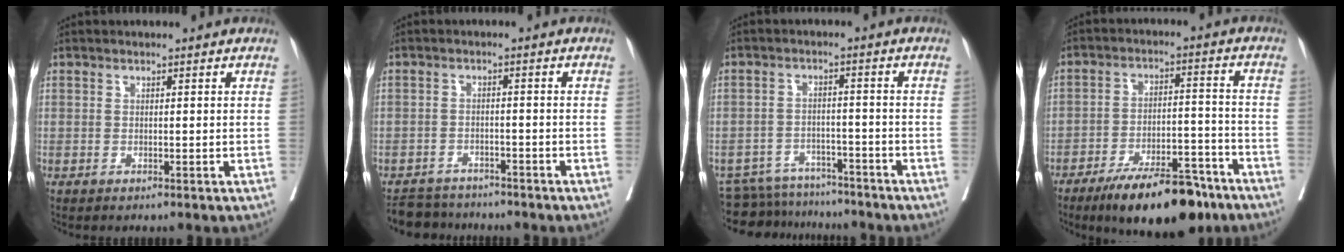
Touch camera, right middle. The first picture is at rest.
{"total": 5.7, "force": [-5.6, 1.3, 0.3], "torque": [0.001, 0.000, -0.087]}
{"total": 10.2, "force": [-9.8, 2.6, 1.0], "torque": [-0.018, 0.008, -0.142]}
{"total": 14.2, "force": [-10.6, 3.8, 8.7], "torque": [-0.117, 0.011, -0.168]}